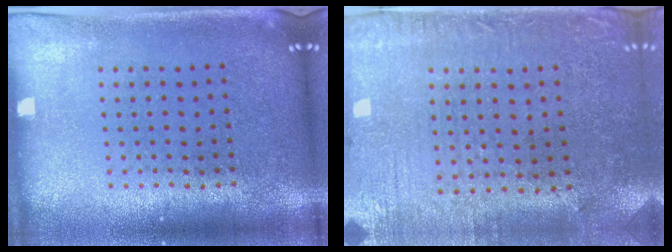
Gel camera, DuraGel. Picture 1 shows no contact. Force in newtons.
{"total": 0.6, "press": 0.4, "slide": 0.5}